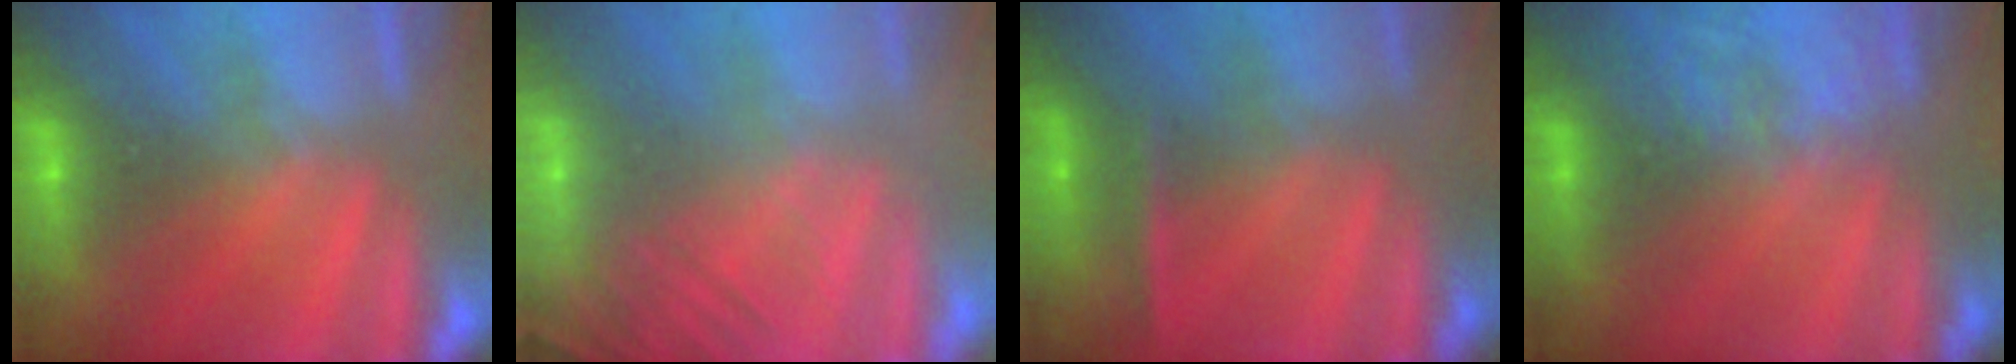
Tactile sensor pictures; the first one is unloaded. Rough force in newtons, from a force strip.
{"total": 5.5}
{"total": 2.3}
{"total": 2.2}